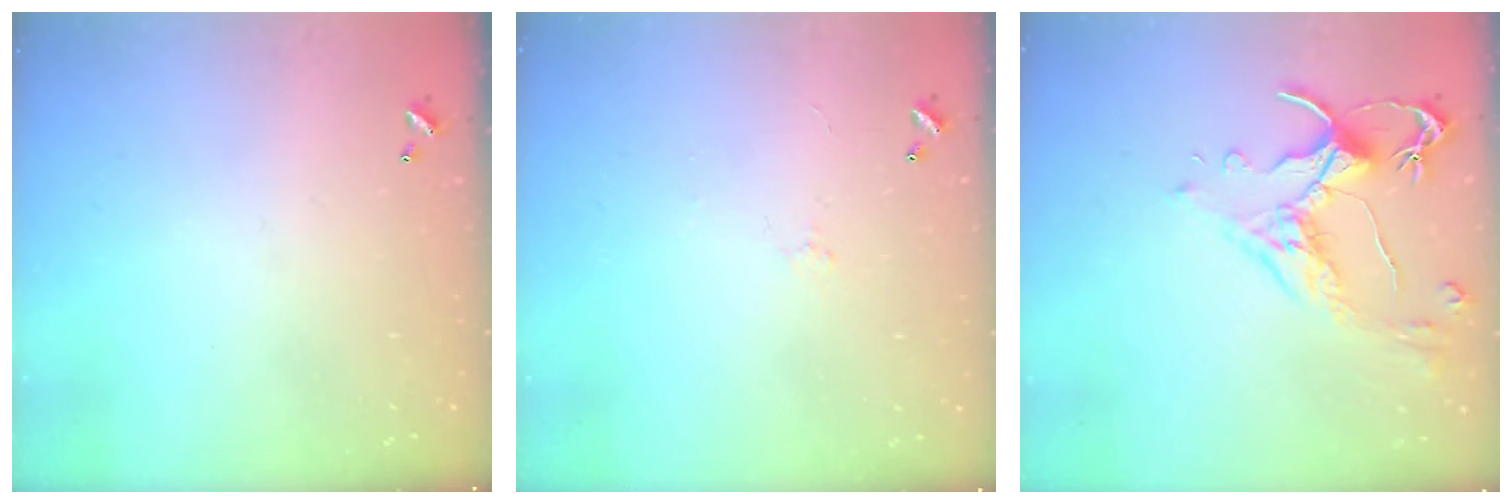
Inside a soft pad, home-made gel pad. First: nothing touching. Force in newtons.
{"total": 0.5, "press": 0.1, "slide": 0.5}
{"total": 2.5, "press": 2.1, "slide": 1.4}